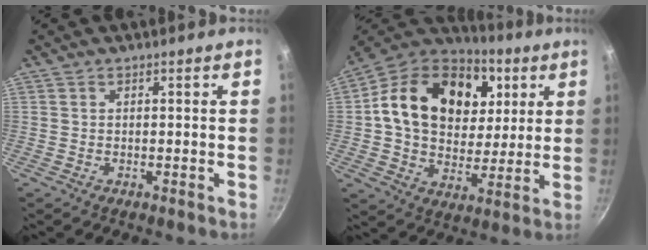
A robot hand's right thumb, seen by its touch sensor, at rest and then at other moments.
{"total": 24.8, "force": [7.2, 17.9, 15.6], "torque": [-0.250, 0.000, 0.112]}